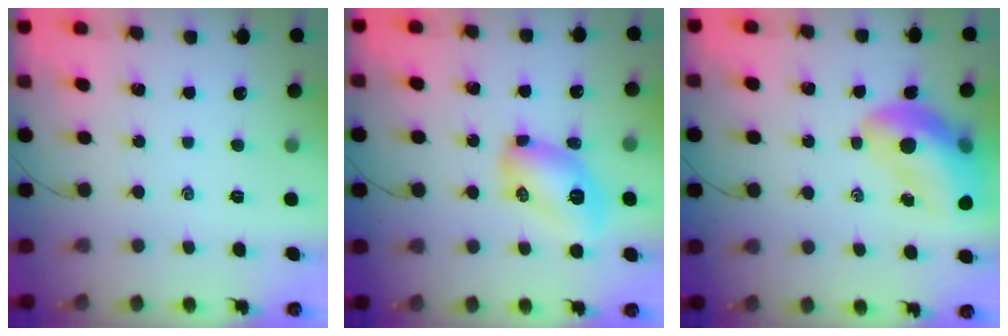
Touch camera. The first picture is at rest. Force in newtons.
{"total": 10.0, "press": 10.0, "slide": 1.1}
{"total": 14.6, "press": 14.0, "slide": 4.1}